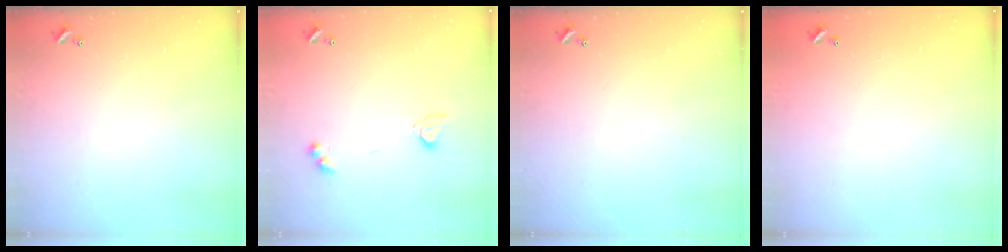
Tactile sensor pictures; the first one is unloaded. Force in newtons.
{"total": 3.0, "press": 2.9, "slide": 0.6}
{"total": 0.0}
{"total": 2.9, "press": 2.9, "slide": 0.1}